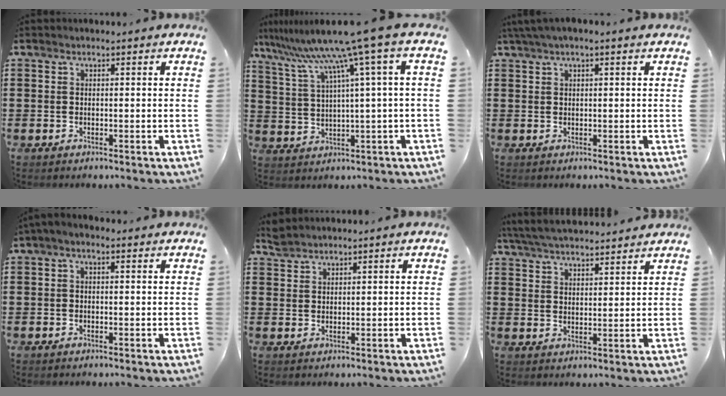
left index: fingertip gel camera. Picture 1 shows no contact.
{"total": 9.8, "force": [5.9, -1.8, 7.6], "torque": [-0.167, -0.038, 0.088]}
{"total": 1.6, "force": [0.9, 0.2, 1.3], "torque": [-0.025, 0.003, 0.016]}
{"total": 1.0, "force": [-0.5, 0.3, 0.8], "torque": [-0.014, 0.000, -0.009]}
{"total": 2.1, "force": [2.1, 0.4, 0.3], "torque": [-0.012, 0.001, 0.041]}
{"total": 5.0, "force": [4.9, 0.3, 1.3], "torque": [-0.042, -0.016, 0.088]}